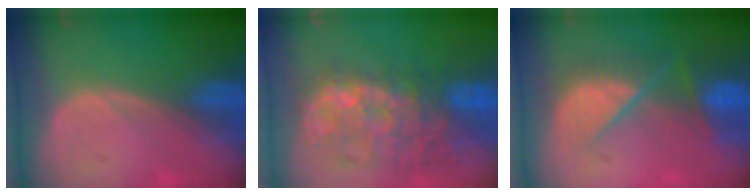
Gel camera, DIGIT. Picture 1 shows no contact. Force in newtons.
{"total": 11.3, "press": 10.5, "slide": 4.1}
{"total": 8.0, "press": 7.6, "slide": 2.4}